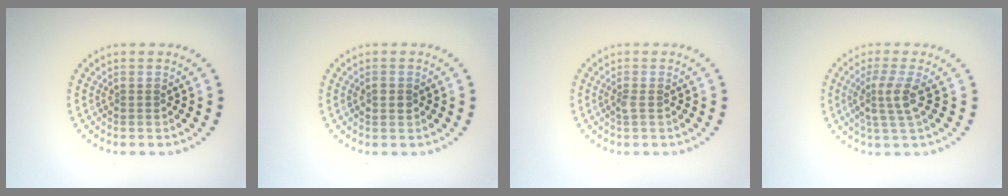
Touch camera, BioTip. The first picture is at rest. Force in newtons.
{"total": 1.0, "press": 1.0, "slide": 0.1}
{"total": 0.7, "press": 0.6, "slide": 0.3}
{"total": 2.7, "press": 2.1, "slide": 1.7}